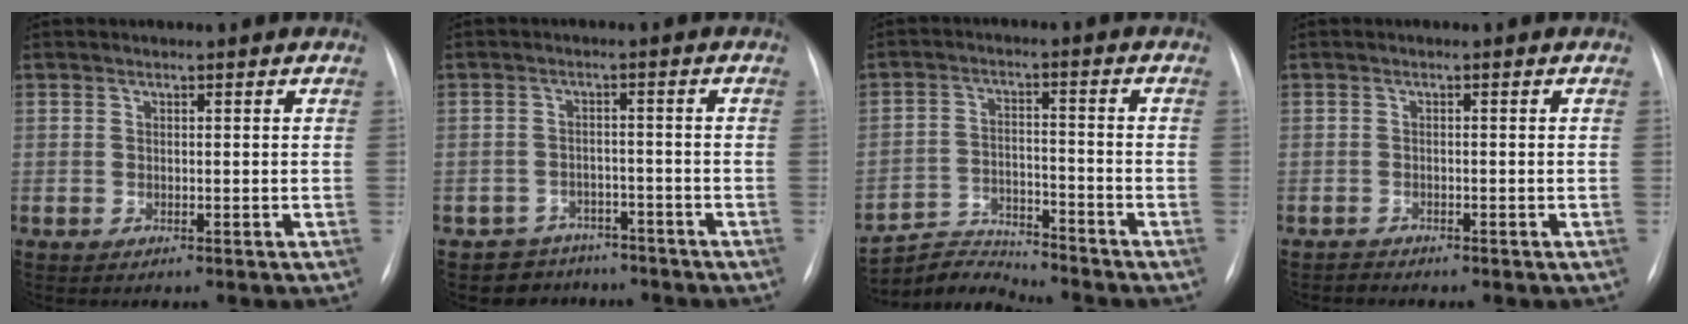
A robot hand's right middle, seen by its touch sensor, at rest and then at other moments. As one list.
[{"total": 5.3, "force": [-4.1, 3.2, -0.6], "torque": [0.012, 0.019, -0.059]}, {"total": 6.9, "force": [-6.7, -0.4, -1.7], "torque": [0.017, 0.009, -0.116]}, {"total": 0.9, "force": [-0.8, 0.2, -0.3], "torque": [0.001, -0.004, -0.015]}]